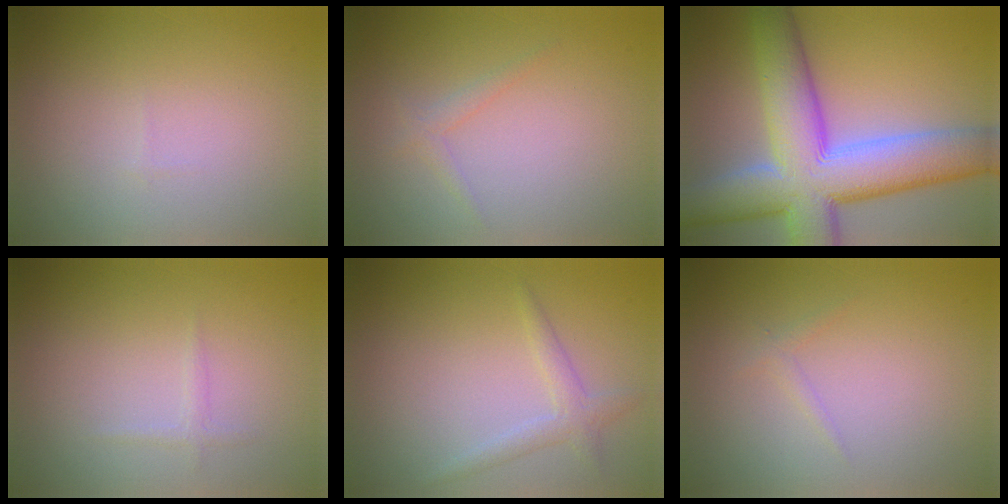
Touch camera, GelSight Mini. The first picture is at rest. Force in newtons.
{"total": 1.0, "press": 1.0, "slide": 0.1}
{"total": 12.7, "press": 12.7, "slide": 0.7}
{"total": 0.7, "press": 0.7, "slide": 0.1}
{"total": 1.7, "press": 1.7, "slide": 0.0}
{"total": 0.7, "press": 0.7, "slide": 0.1}